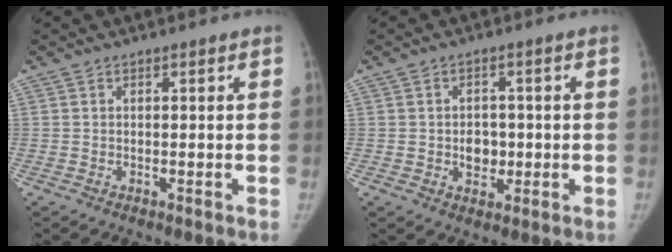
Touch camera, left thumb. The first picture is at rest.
{"total": 4.3, "force": [-0.4, 3.4, 2.6], "torque": [-0.013, 0.003, -0.001]}